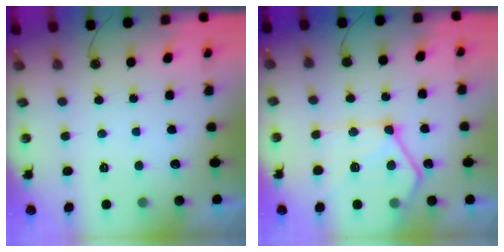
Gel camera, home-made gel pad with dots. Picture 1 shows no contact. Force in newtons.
{"total": 16.9, "press": 16.8, "slide": 1.6}